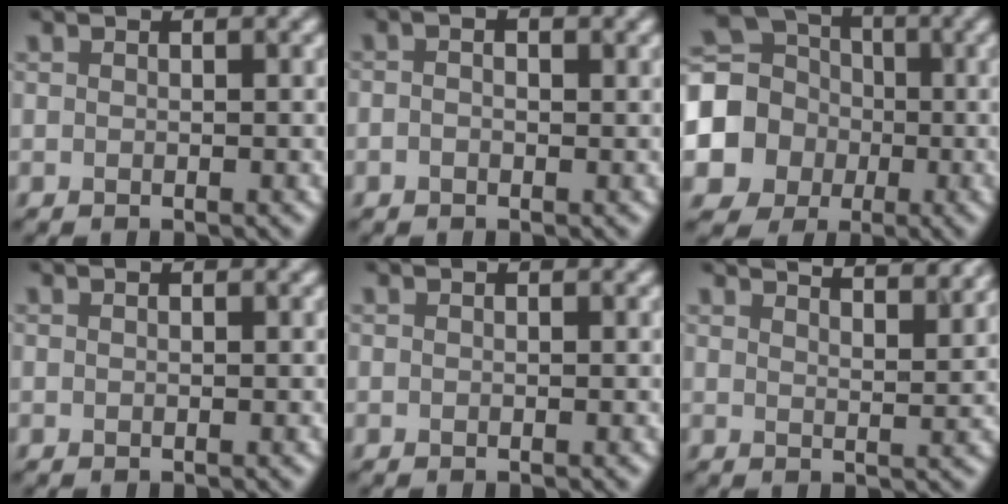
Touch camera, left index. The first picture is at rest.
{"total": 1.8, "force": [0.4, 1.0, 1.5], "torque": [-0.020, -0.001, -0.003]}
{"total": 12.6, "force": [-1.3, 11.6, 4.6], "torque": [-0.141, -0.001, -0.055]}
{"total": 0.0}
{"total": 0.0}
{"total": 8.1, "force": [6.6, 2.4, 4.1], "torque": [-0.019, 0.029, 0.046]}